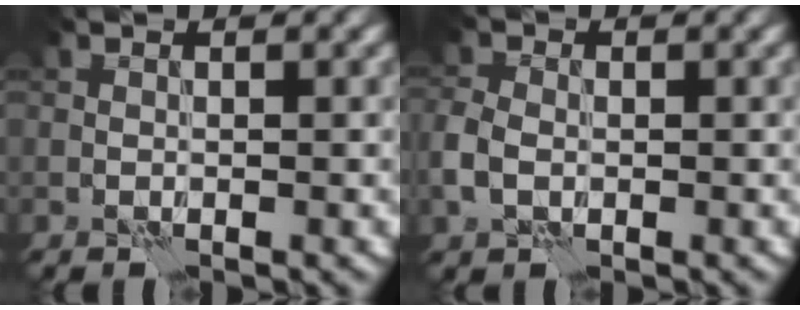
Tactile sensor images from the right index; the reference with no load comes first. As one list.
[{"total": 3.3, "force": [-0.6, 2.5, 2.1], "torque": [-0.055, 0.000, -0.019]}]